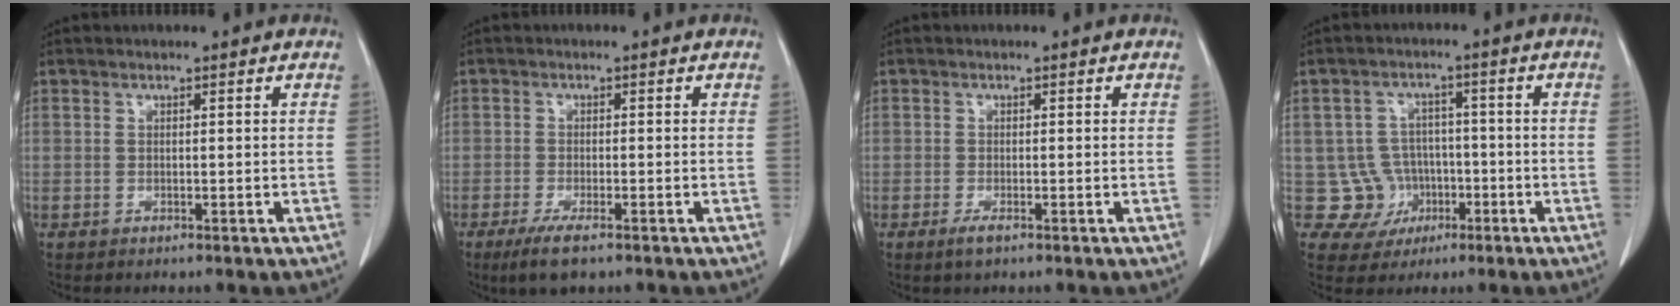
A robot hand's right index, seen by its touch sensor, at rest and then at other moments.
{"total": 4.5, "force": [-3.0, 0.7, 3.3], "torque": [-0.069, -0.011, -0.049]}
{"total": 1.5, "force": [-0.9, 0.1, 1.2], "torque": [-0.024, -0.003, -0.016]}
{"total": 7.3, "force": [-1.5, 7.2, 0.2], "torque": [0.003, 0.014, -0.015]}